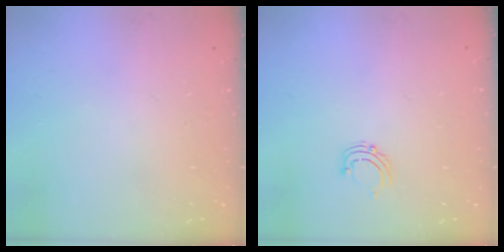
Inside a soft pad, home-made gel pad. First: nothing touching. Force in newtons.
{"total": 4.1, "press": 4.0, "slide": 0.4}